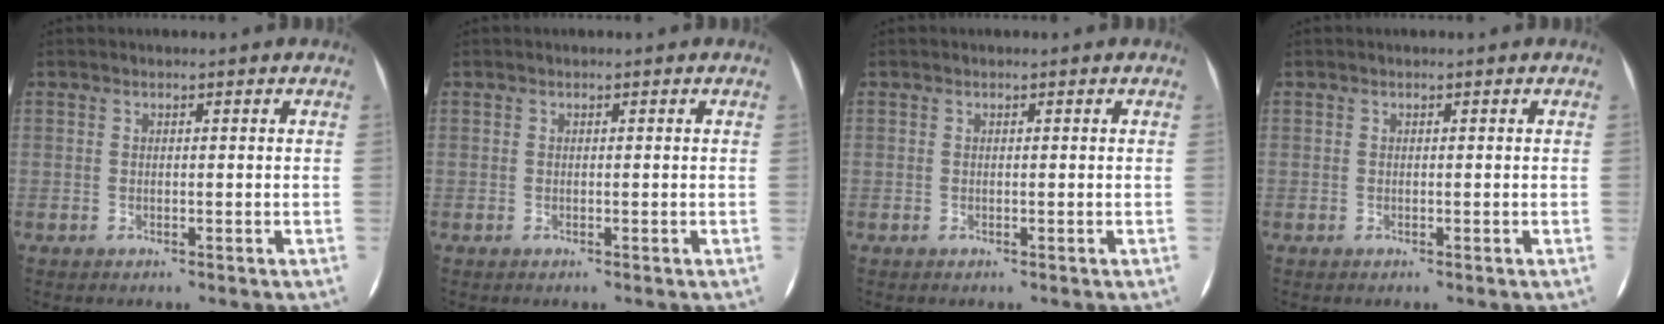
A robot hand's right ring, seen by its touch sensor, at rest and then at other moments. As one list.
[{"total": 0.0}, {"total": 0.0}, {"total": 0.0}]